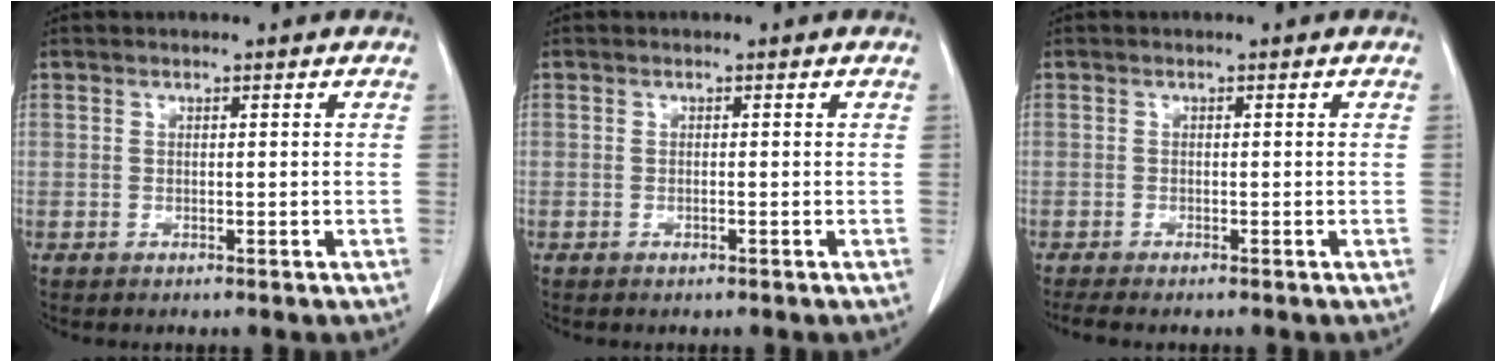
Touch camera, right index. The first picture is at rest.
{"total": 0.5, "force": [-0.2, 0.1, 0.4], "torque": [-0.008, 0.000, -0.002]}
{"total": 3.0, "force": [-2.5, 0.1, 1.6], "torque": [-0.023, -0.007, -0.038]}